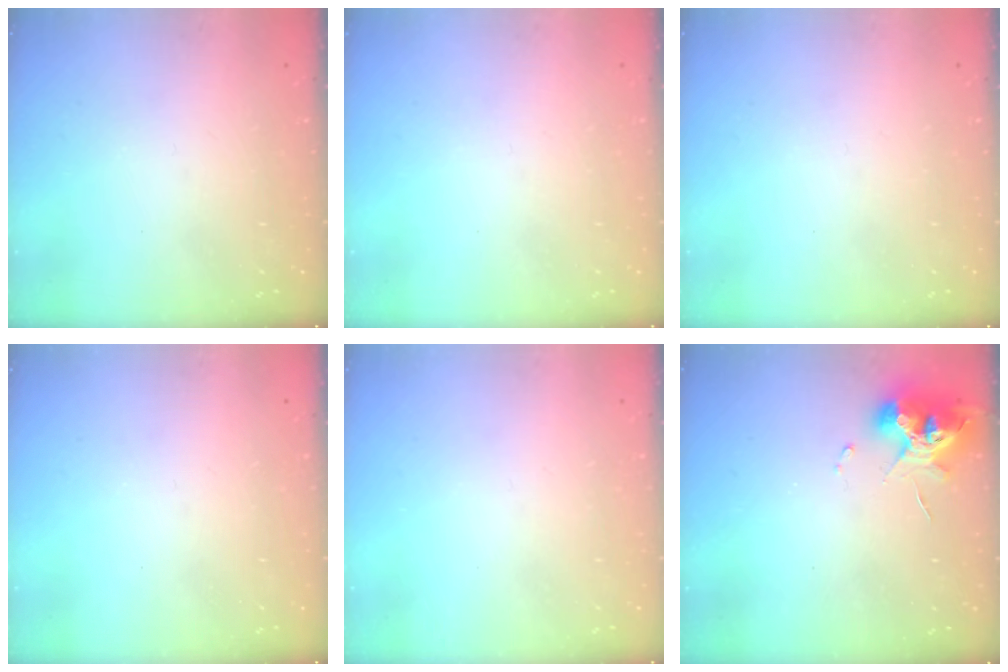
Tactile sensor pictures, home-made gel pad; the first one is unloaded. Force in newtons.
{"total": 0.0}
{"total": 0.0}
{"total": 0.0}
{"total": 0.0}
{"total": 10.7, "press": 10.7, "slide": 0.6}